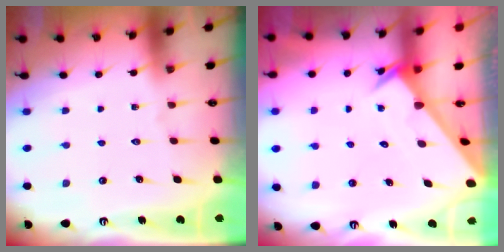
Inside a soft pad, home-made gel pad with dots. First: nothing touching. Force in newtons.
{"total": 2.0, "press": 2.0, "slide": 0.1}